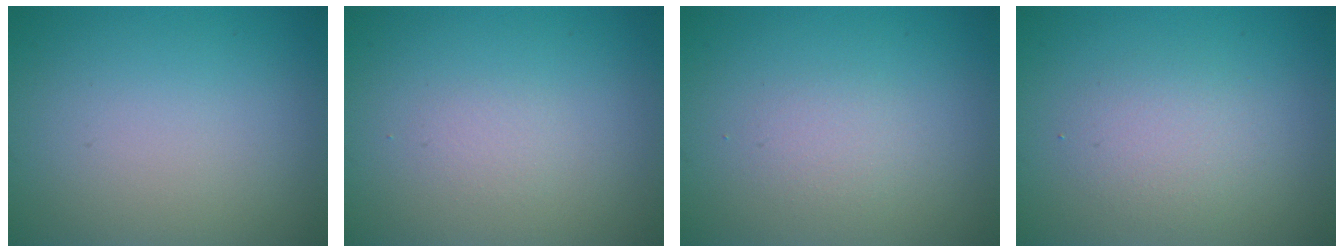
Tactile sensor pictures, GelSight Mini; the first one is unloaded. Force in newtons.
{"total": 0.7, "press": 0.7, "slide": 0.0}
{"total": 1.2, "press": 1.2, "slide": 0.0}
{"total": 2.2, "press": 2.1, "slide": 0.2}